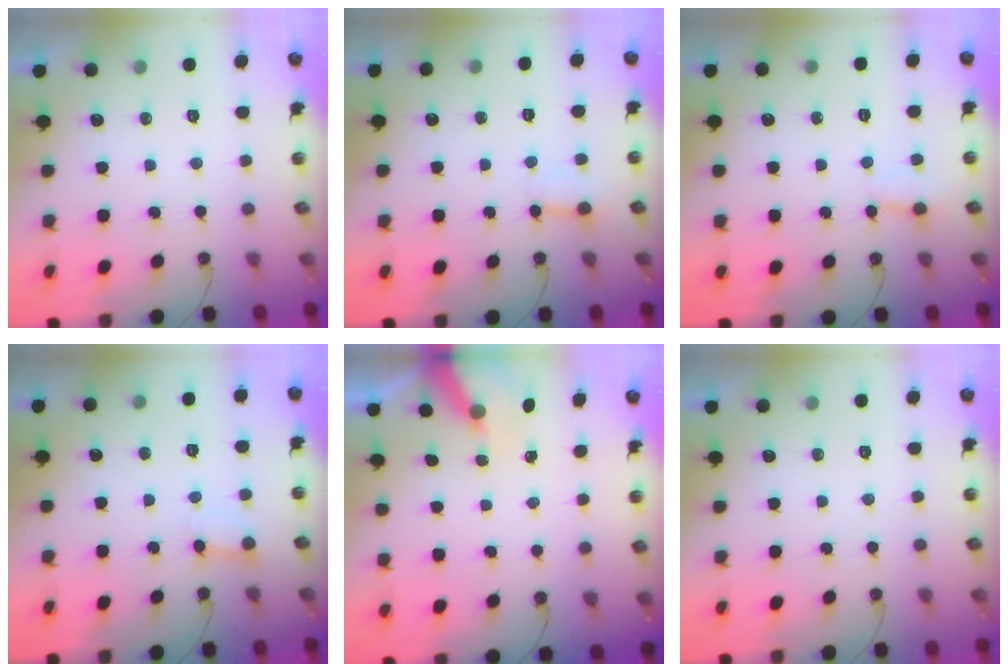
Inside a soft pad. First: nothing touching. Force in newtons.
{"total": 3.5, "press": 3.5, "slide": 0.3}
{"total": 2.8, "press": 2.8, "slide": 0.3}
{"total": 2.5, "press": 2.5, "slide": 0.2}
{"total": 6.9, "press": 6.9, "slide": 0.2}
{"total": 0.0}